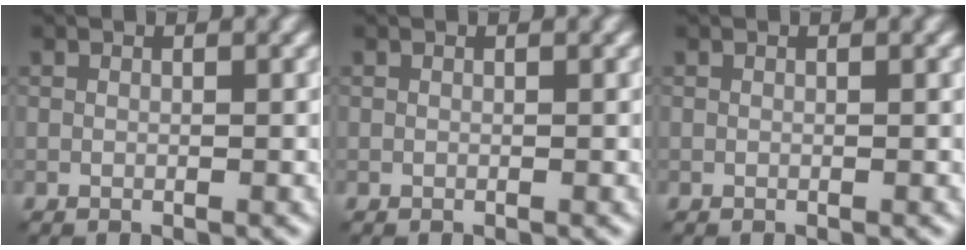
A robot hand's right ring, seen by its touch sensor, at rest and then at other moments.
{"total": 0.0}
{"total": 0.0}